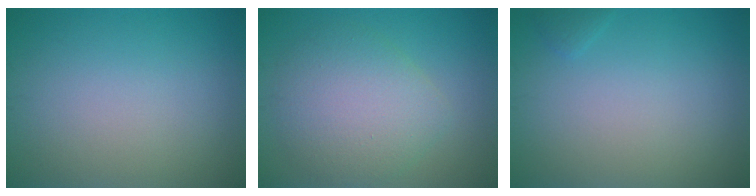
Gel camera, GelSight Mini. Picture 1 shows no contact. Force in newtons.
{"total": 5.5, "press": 5.4, "slide": 0.4}
{"total": 0.6, "press": 0.6, "slide": 0.1}